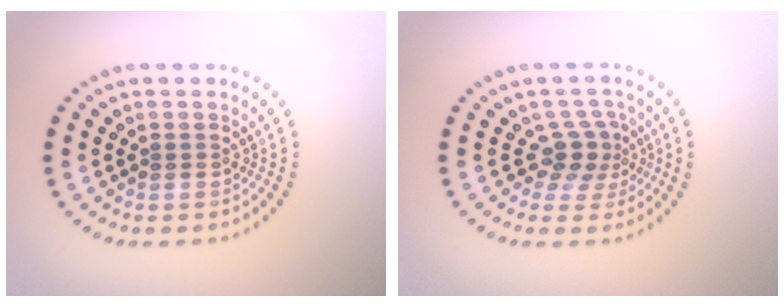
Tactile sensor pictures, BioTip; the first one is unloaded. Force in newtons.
{"total": 2.5, "press": 1.7, "slide": 1.8}